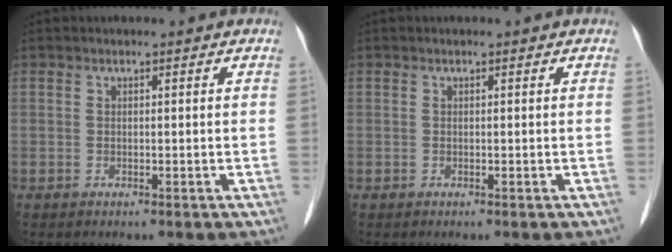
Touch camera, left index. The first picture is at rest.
{"total": 0.0}